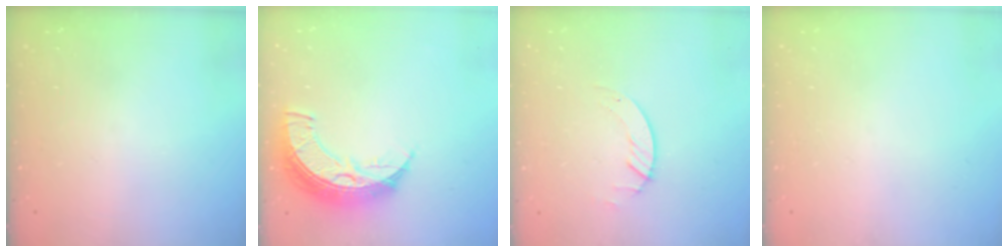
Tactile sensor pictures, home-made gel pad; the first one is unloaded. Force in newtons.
{"total": 11.9, "press": 11.8, "slide": 1.0}
{"total": 1.2, "press": 1.1, "slide": 0.2}
{"total": 0.0}